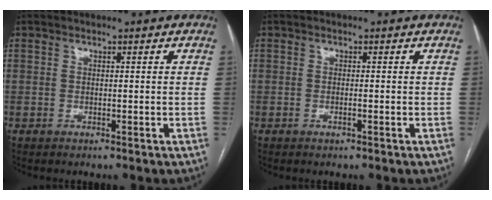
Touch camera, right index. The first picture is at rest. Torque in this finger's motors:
{"motor_torque": [-0.03, 0.14, -0.04, 0.00]}